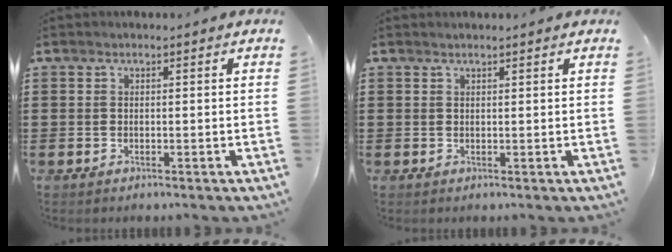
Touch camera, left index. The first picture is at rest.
{"total": 0.6, "force": [0.6, 0.1, 0.2], "torque": [-0.004, 0.001, 0.012]}